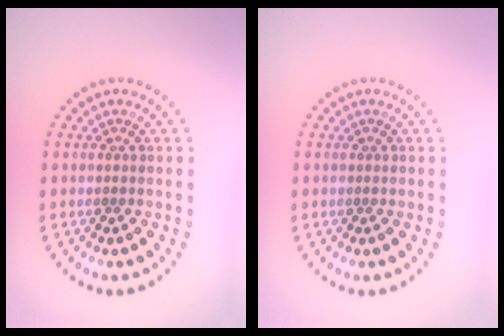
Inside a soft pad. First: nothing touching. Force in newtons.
{"total": 0.0}